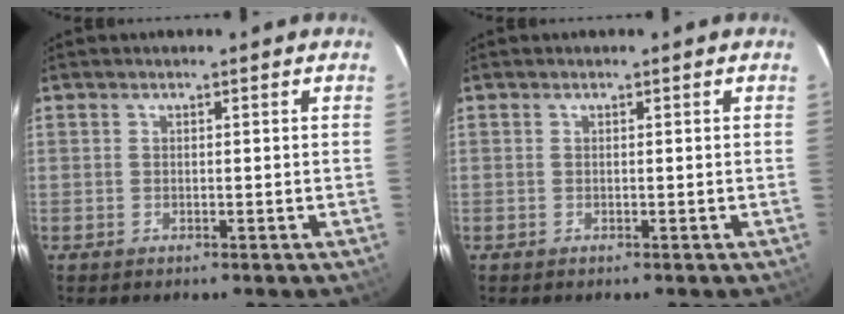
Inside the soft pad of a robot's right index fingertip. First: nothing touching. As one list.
[{"total": 0.0}]